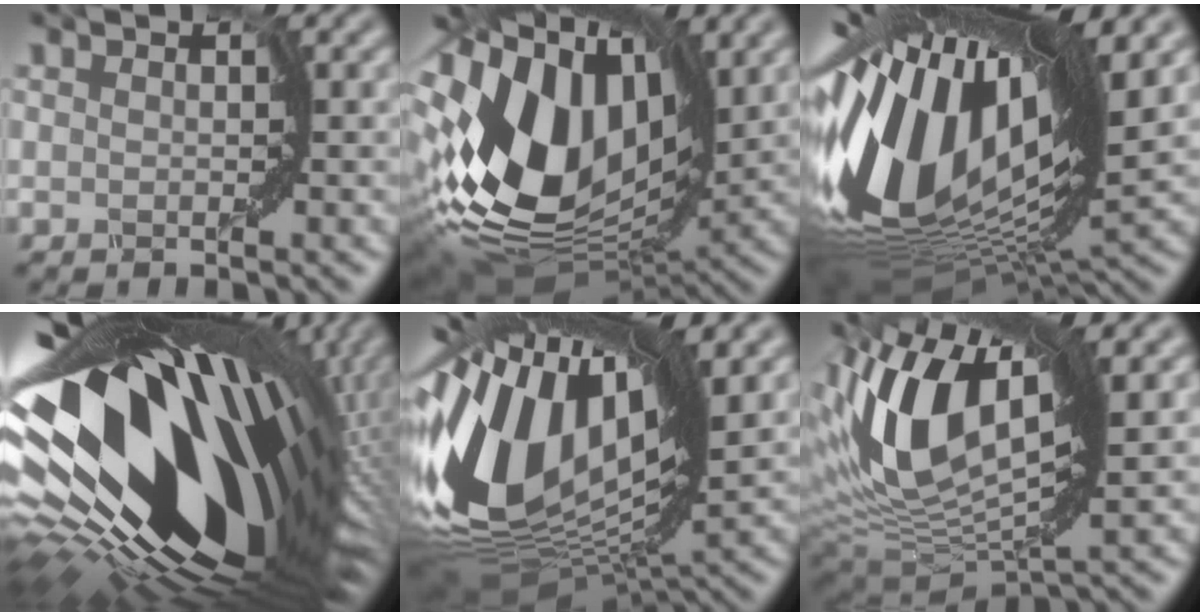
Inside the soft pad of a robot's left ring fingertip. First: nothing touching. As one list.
[{"total": 15.3, "force": [1.6, 9.4, 11.9], "torque": [-0.264, -0.003, 0.035]}, {"total": 16.7, "force": [2.5, 6.3, 15.3], "torque": [-0.304, -0.009, 0.045]}, {"total": 18.4, "force": [0.2, 9.5, 15.8], "torque": [-0.277, -0.047, 0.014]}, {"total": 15.2, "force": [1.4, 7.3, 13.3], "torque": [-0.287, 0.010, 0.025]}, {"total": 11.6, "force": [3.3, 4.9, 10.0], "torque": [-0.205, 0.002, 0.070]}]